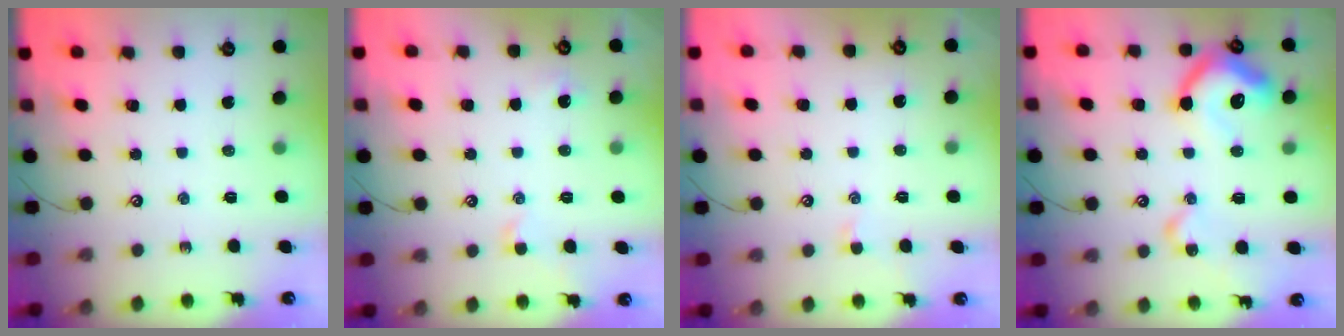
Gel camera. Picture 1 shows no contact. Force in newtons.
{"total": 1.1, "press": 1.0, "slide": 0.5}
{"total": 0.0}
{"total": 15.2, "press": 15.2, "slide": 1.3}